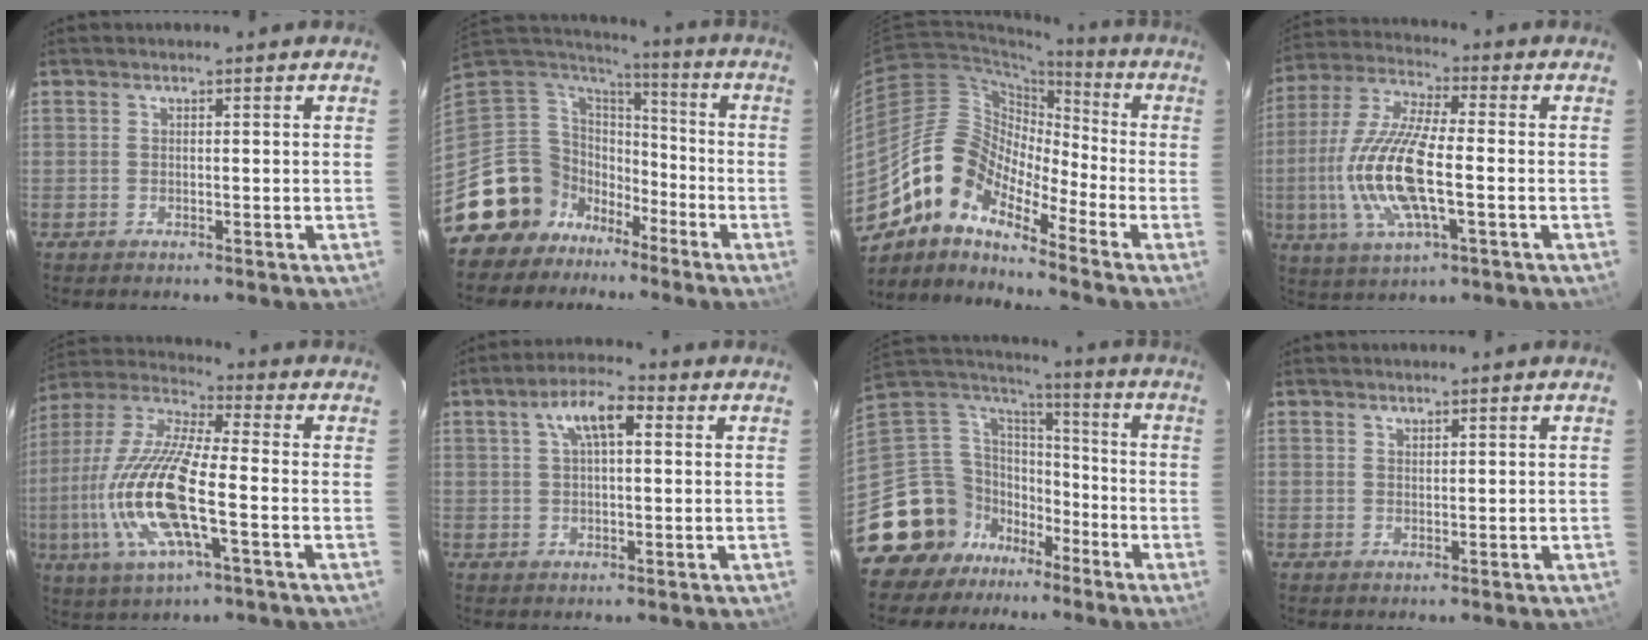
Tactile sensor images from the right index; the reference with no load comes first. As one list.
[{"total": 13.9, "force": [-9.2, 10.2, 1.7], "torque": [-0.068, 0.038, -0.168]}, {"total": 13.1, "force": [-9.6, 5.6, 7.0], "torque": [-0.114, 0.013, -0.205]}, {"total": 16.3, "force": [-2.8, 4.9, 15.3], "torque": [-0.322, -0.005, -0.057]}, {"total": 18.9, "force": [-4.3, 4.7, 17.7], "torque": [-0.374, -0.012, -0.089]}, {"total": 7.1, "force": [2.4, 2.8, 6.0], "torque": [-0.111, 0.021, 0.042]}, {"total": 15.4, "force": [-10.3, 11.2, 2.8], "torque": [-0.089, 0.053, -0.184]}, {"total": 0.8, "force": [0.8, 0.2, 0.1], "torque": [-0.003, 0.002, 0.015]}]